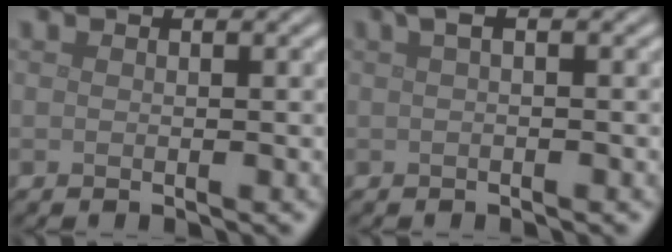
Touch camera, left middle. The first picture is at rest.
{"total": 1.7, "force": [0.4, 0.4, 1.6], "torque": [-0.026, 0.011, 0.006]}